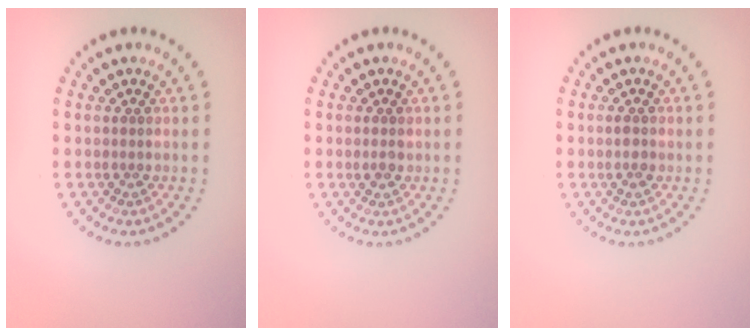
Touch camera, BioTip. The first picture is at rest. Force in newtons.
{"total": 1.0, "press": 0.9, "slide": 0.3}
{"total": 1.1, "press": 1.0, "slide": 0.2}